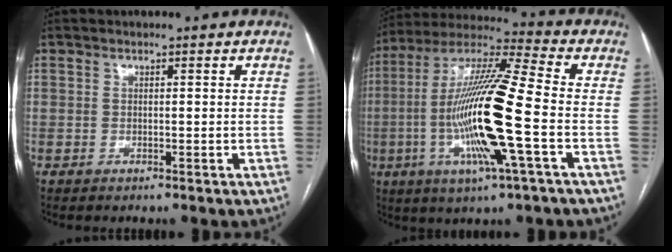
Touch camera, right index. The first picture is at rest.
{"total": 18.9, "force": [-3.9, 0.6, 18.5], "torque": [-0.373, -0.008, -0.079]}